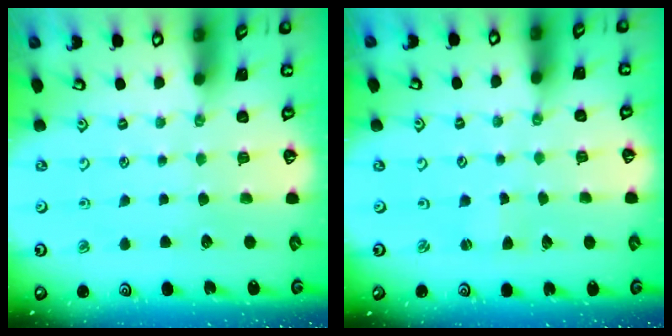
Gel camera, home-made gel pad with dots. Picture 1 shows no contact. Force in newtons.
{"total": 0.8, "press": 0.8, "slide": 0.1}